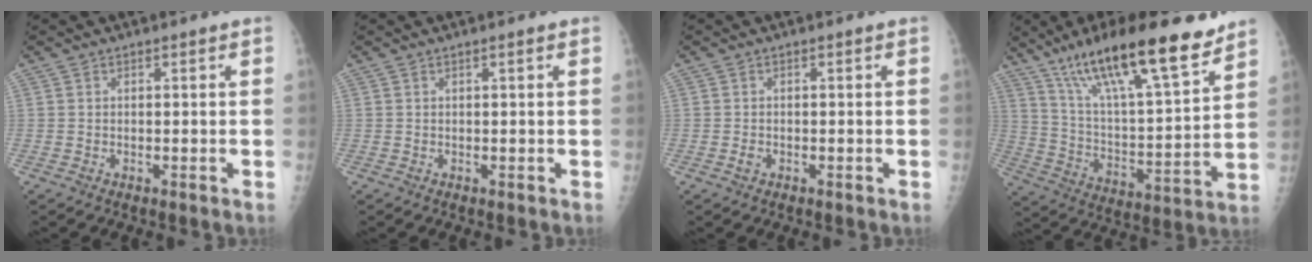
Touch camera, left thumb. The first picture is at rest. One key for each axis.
{"total": 0.6, "fx": 0.3, "fy": 0.1, "fz": 0.6, "tx": -0.010, "ty": 0.001, "tz": 0.003}
{"total": 1.0, "fx": -0.4, "fy": 0.8, "fz": 0.5, "tx": -0.009, "ty": 0.001, "tz": -0.008}
{"total": 23.8, "fx": 16.3, "fy": 5.4, "fz": 16.4, "tx": -0.255, "ty": -0.063, "tz": 0.280}